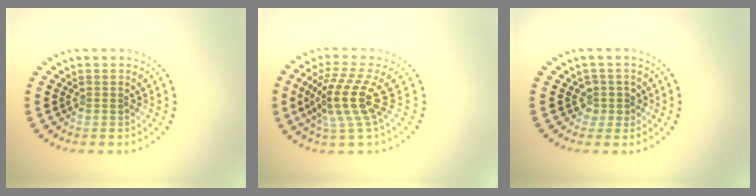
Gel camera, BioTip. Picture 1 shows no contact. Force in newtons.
{"total": 4.5, "press": 3.2, "slide": 3.2}
{"total": 1.7, "press": 1.3, "slide": 1.0}